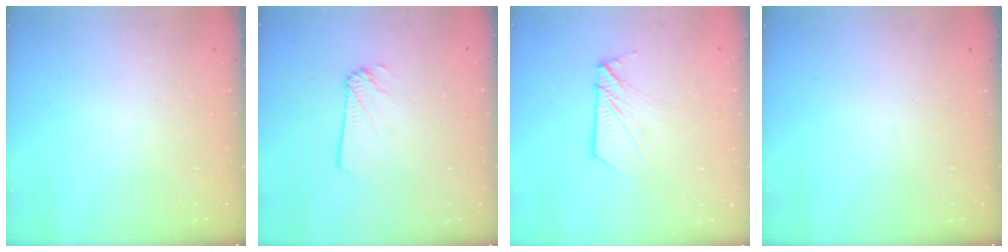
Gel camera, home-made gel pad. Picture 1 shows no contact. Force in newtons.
{"total": 1.8, "press": 1.8, "slide": 0.2}
{"total": 9.6, "press": 9.6, "slide": 0.9}
{"total": 0.0}